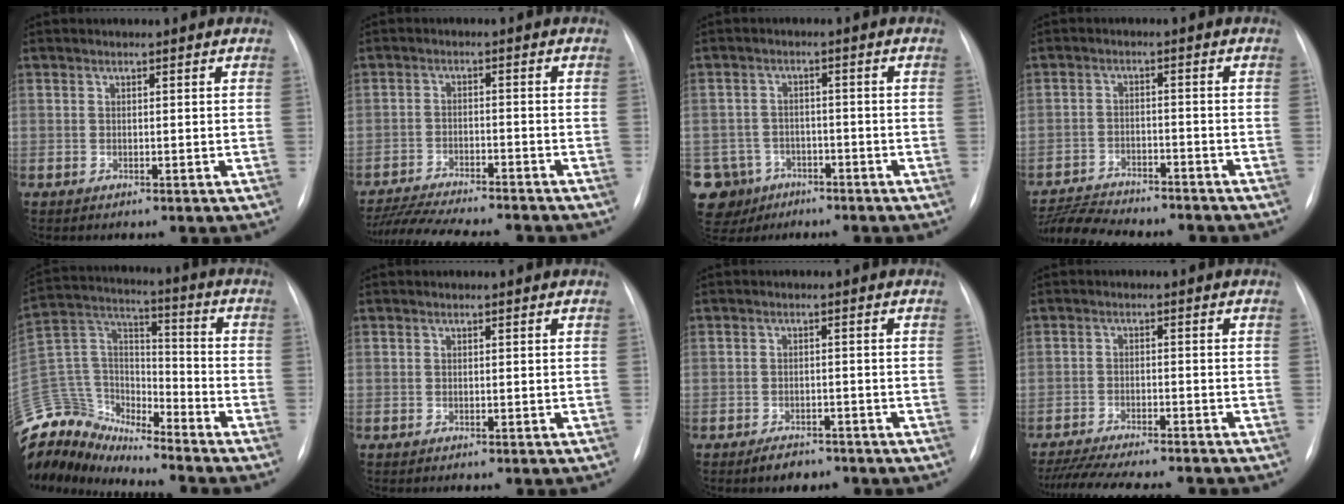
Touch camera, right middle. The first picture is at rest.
{"total": 15.6, "force": [-14.1, 1.9, 6.4], "torque": [-0.119, -0.016, -0.207]}
{"total": 9.5, "force": [-5.3, 7.7, 1.3], "torque": [-0.046, 0.013, -0.077]}
{"total": 11.8, "force": [-11.0, 1.8, 3.7], "torque": [-0.063, 0.004, -0.169]}
{"total": 17.1, "force": [-16.1, 4.8, 3.0], "torque": [-0.078, 0.061, -0.295]}
{"total": 0.0}
{"total": 3.2, "force": [-2.5, 1.6, 1.2], "torque": [-0.022, 0.001, -0.031]}
{"total": 15.1, "force": [-13.5, 1.7, 6.6], "torque": [-0.115, -0.017, -0.197]}